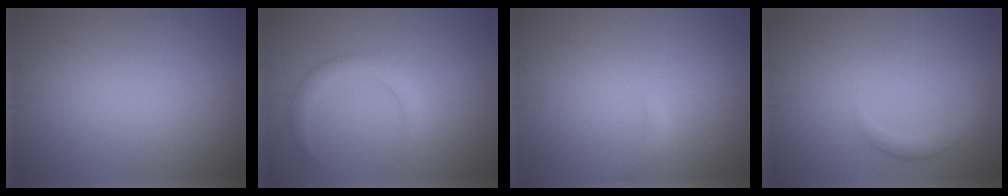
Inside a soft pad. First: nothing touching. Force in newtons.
{"total": 2.0, "press": 2.0, "slide": 0.2}
{"total": 0.9, "press": 0.8, "slide": 0.1}
{"total": 1.5, "press": 1.5, "slide": 0.1}